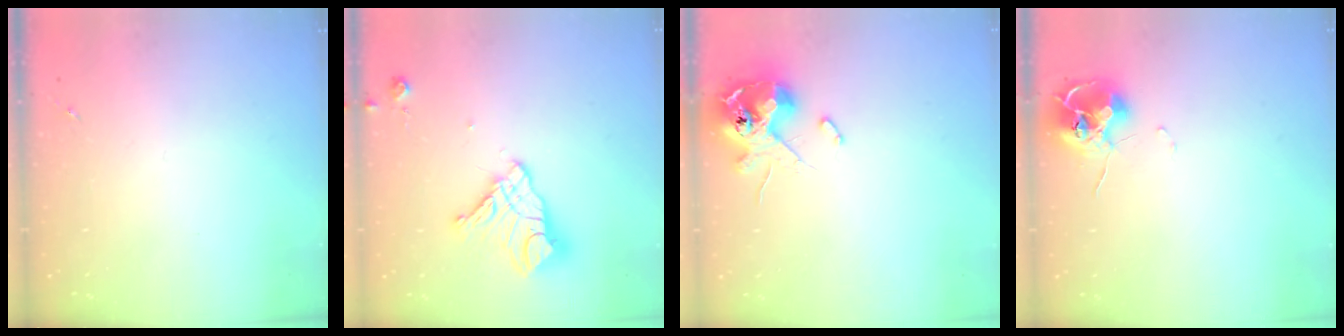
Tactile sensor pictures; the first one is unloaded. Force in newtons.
{"total": 14.6, "press": 14.5, "slide": 1.4}
{"total": 12.4, "press": 12.2, "slide": 2.1}
{"total": 10.4, "press": 10.4, "slide": 0.9}